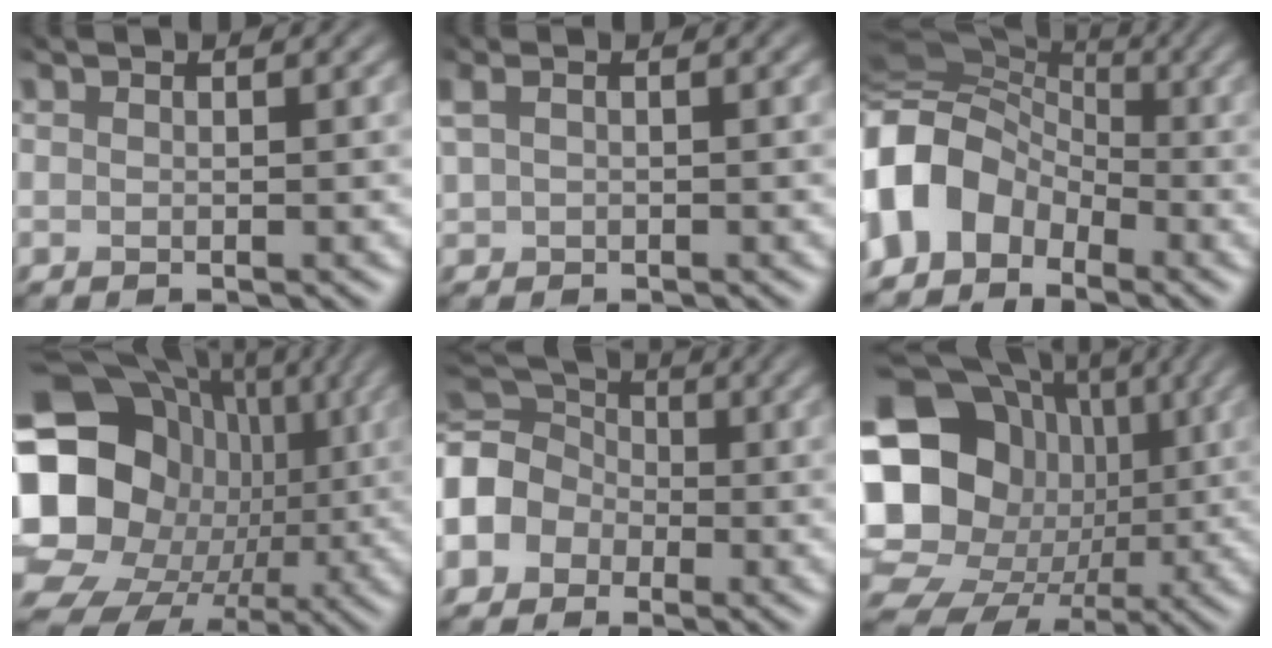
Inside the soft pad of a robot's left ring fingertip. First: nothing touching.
{"total": 1.1, "force": [0.4, 0.5, 0.9], "torque": [-0.028, 0.004, 0.021]}
{"total": 7.6, "force": [-4.0, 5.5, 3.3], "torque": [-0.069, 0.010, -0.088]}
{"total": 18.0, "force": [0.3, 15.7, 8.8], "torque": [-0.165, 0.002, 0.006]}
{"total": 7.0, "force": [-2.2, 5.9, 3.1], "torque": [-0.082, 0.010, -0.050]}
{"total": 19.4, "force": [1.5, 17.2, 8.8], "torque": [-0.191, 0.039, 0.017]}